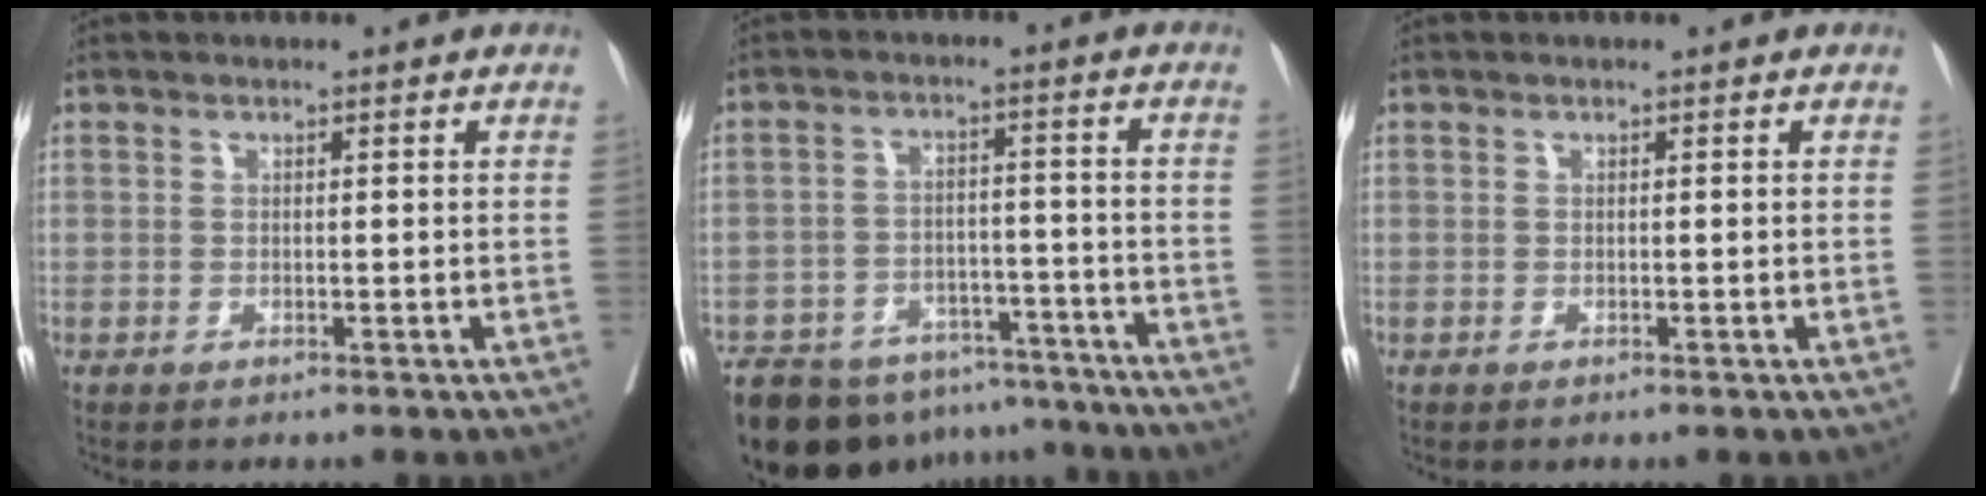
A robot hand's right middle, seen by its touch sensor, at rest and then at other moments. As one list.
[{"total": 17.8, "force": [-14.6, 7.8, 6.4], "torque": [-0.139, 0.000, -0.206]}, {"total": 0.0}]